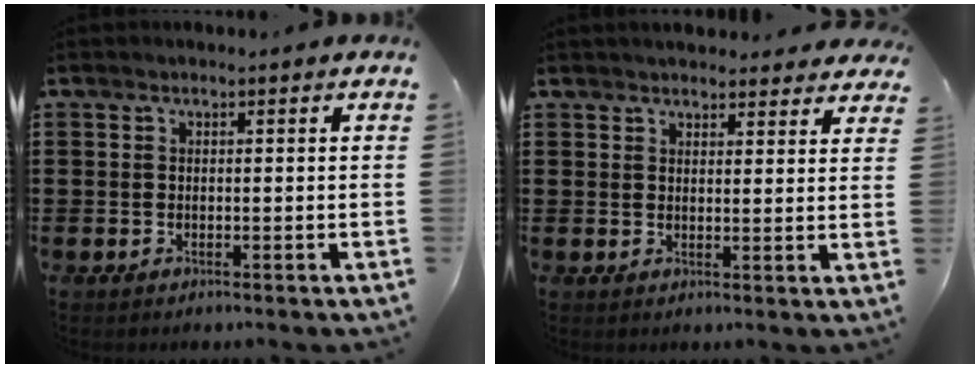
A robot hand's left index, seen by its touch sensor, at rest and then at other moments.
{"total": 2.9, "force": [2.9, 0.5, 0.4], "torque": [-0.007, -0.007, 0.052]}